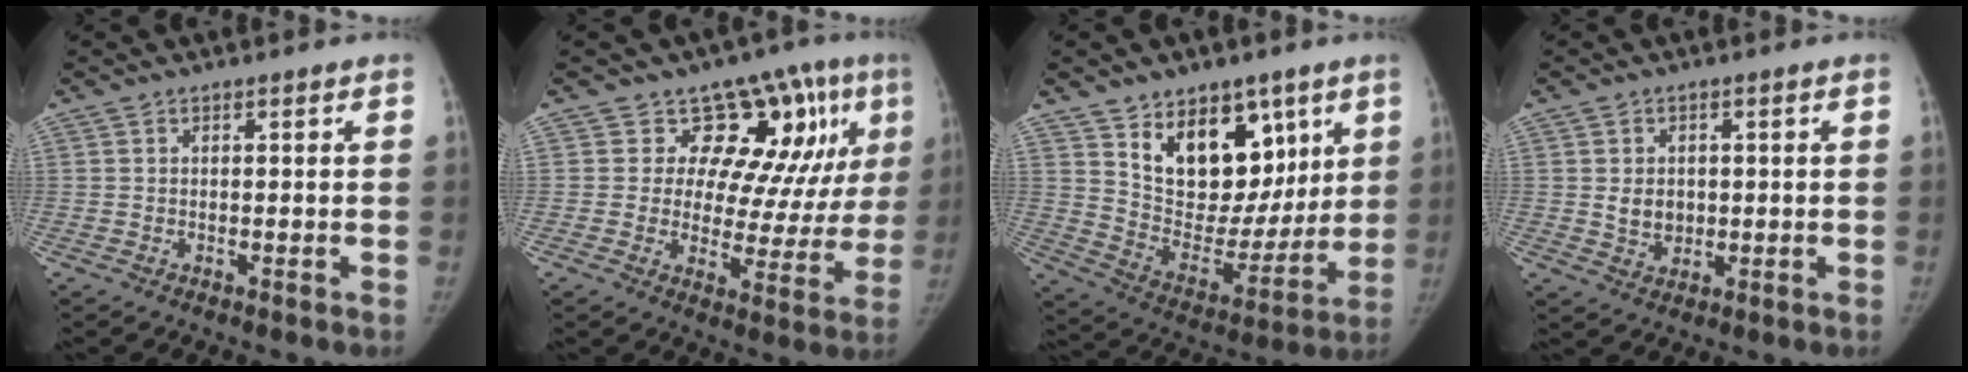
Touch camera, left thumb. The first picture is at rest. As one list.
[{"total": 15.2, "force": [8.0, 9.1, 9.2], "torque": [-0.056, -0.031, 0.097]}, {"total": 18.5, "force": [9.4, 11.8, 10.7], "torque": [-0.104, -0.060, 0.167]}, {"total": 4.2, "force": [0.3, 3.4, 2.4], "torque": [-0.022, -0.004, 0.012]}]